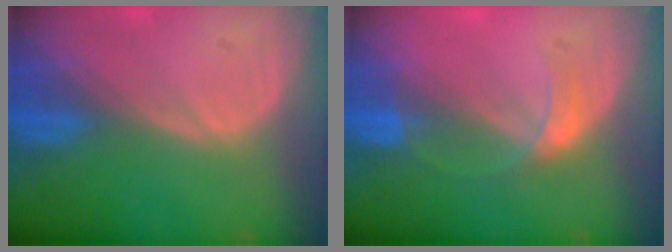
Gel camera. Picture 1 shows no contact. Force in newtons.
{"total": 2.9, "press": 2.9, "slide": 0.1}